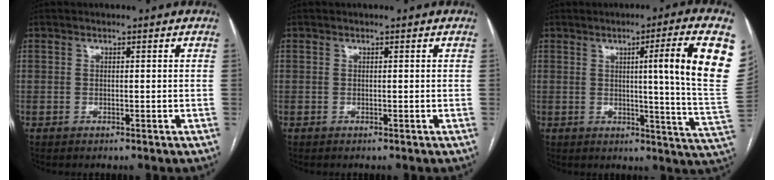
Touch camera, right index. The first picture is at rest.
{"total": 0.0}
{"total": 16.0, "force": [4.6, -2.5, 15.2], "torque": [-0.181, -0.020, 0.052]}